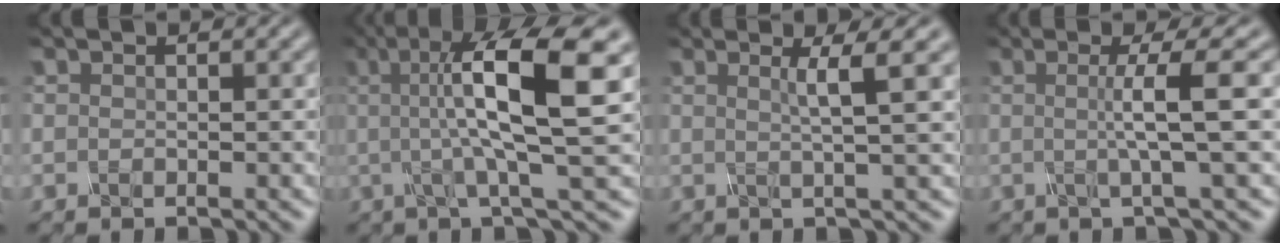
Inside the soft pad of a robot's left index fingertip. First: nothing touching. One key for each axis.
{"total": 11.1, "fx": 1.9, "fy": 2.2, "fz": 10.7, "tx": -0.140, "ty": 0.008, "tz": 0.027}
{"total": 3.7, "fx": 1.1, "fy": 0.5, "fz": 3.5, "tx": -0.053, "ty": 0.009, "tz": 0.013}
{"total": 4.9, "fx": 0.4, "fy": 0.6, "fz": 4.9, "tx": -0.076, "ty": 0.006, "tz": -0.002}